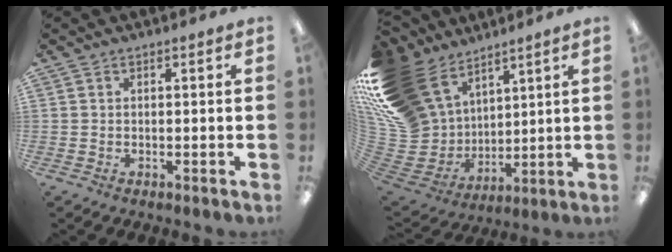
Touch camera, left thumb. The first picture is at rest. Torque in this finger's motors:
{"motor_torque": [0.82, 1.10, 1.10, -1.67, 0.79]}